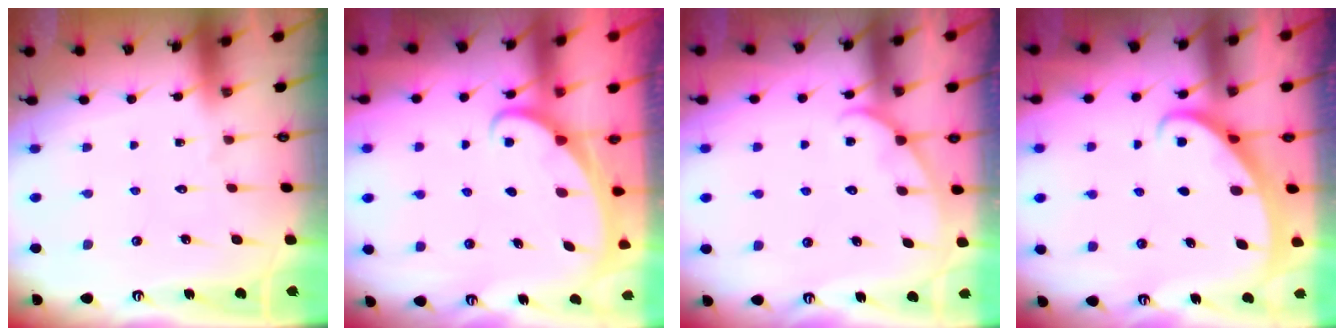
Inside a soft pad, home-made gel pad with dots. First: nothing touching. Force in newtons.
{"total": 1.6, "press": 1.6, "slide": 0.1}
{"total": 4.5, "press": 4.5, "slide": 0.4}
{"total": 2.3, "press": 2.3, "slide": 0.2}